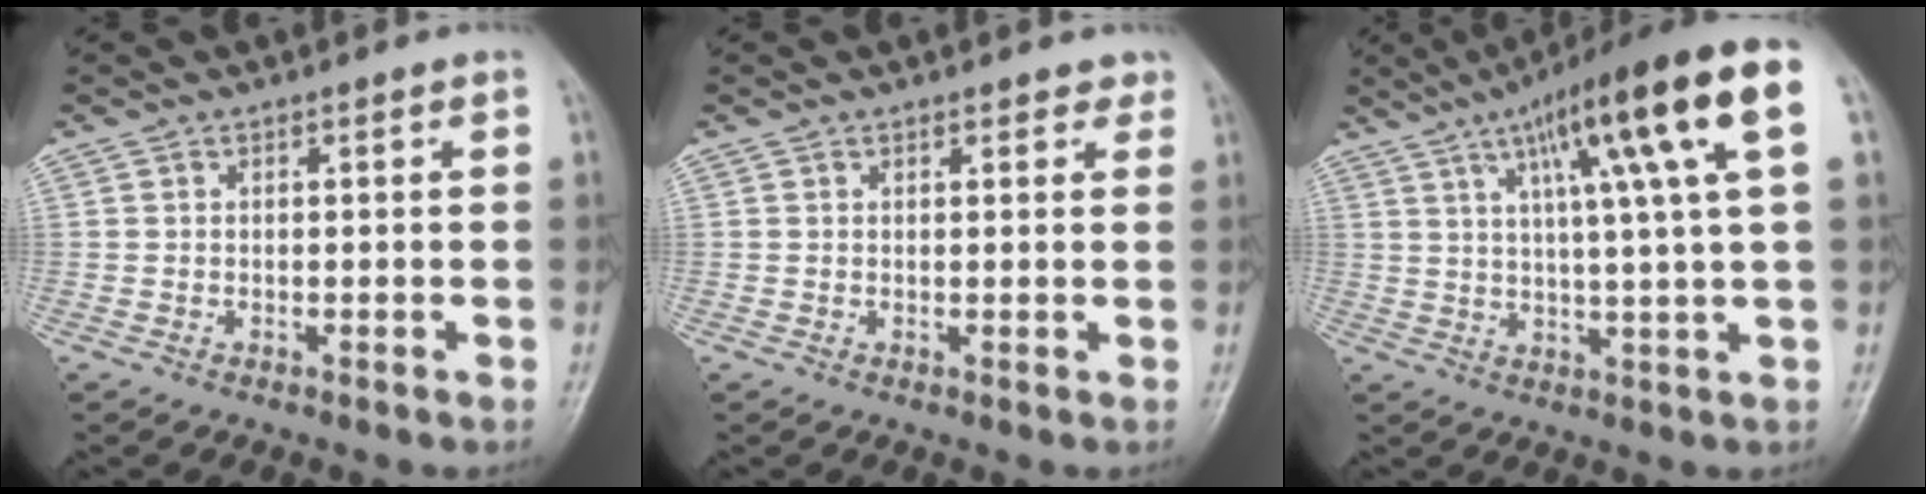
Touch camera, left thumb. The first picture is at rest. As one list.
[{"total": 2.2, "force": [1.6, 1.1, 0.9], "torque": [0.010, -0.004, 0.013]}, {"total": 18.7, "force": [7.6, 1.8, 17.0], "torque": [-0.259, 0.005, 0.109]}]